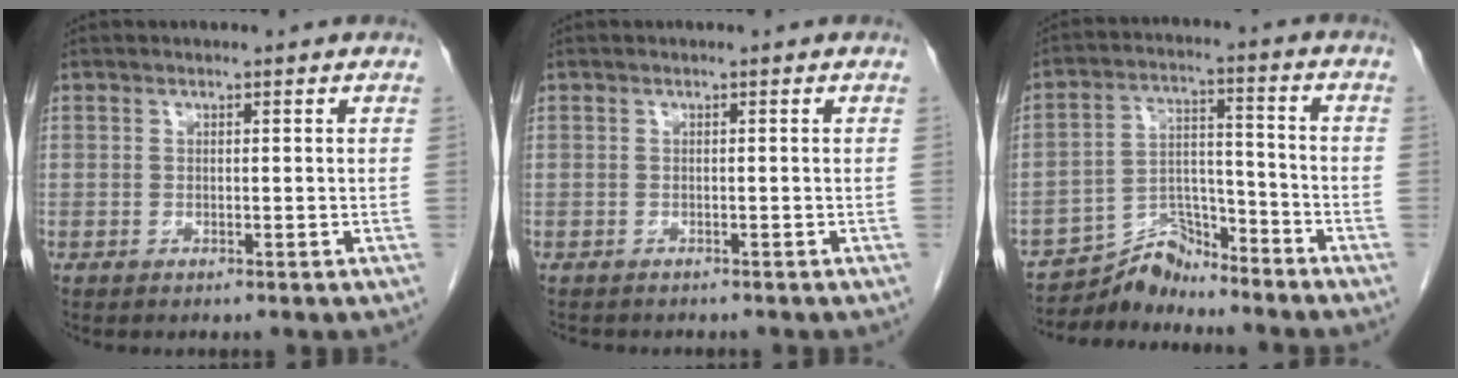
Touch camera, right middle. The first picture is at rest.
{"total": 3.8, "force": [-3.3, 1.4, 1.4], "torque": [-0.020, -0.005, -0.040]}
{"total": 7.4, "force": [-7.3, 1.3, -0.2], "torque": [0.007, 0.022, -0.132]}